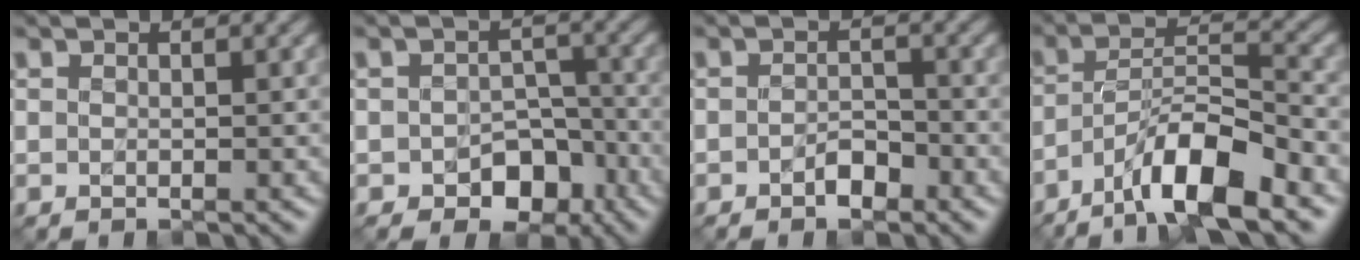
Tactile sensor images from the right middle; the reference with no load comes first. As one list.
[{"total": 4.4, "force": [-2.1, 3.1, 2.3], "torque": [-0.023, -0.003, -0.031]}, {"total": 1.8, "force": [-1.1, 0.9, 1.1], "torque": [-0.017, 0.007, -0.021]}, {"total": 8.4, "force": [-5.3, 1.9, 6.2], "torque": [-0.105, 0.015, -0.095]}]